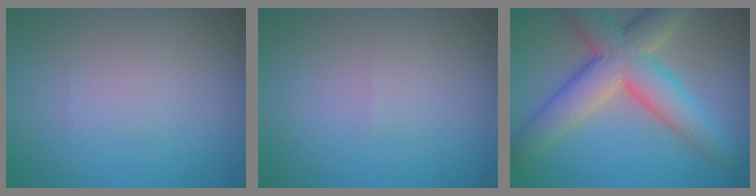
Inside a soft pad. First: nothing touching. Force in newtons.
{"total": 0.0}
{"total": 8.6, "press": 8.6, "slide": 0.6}